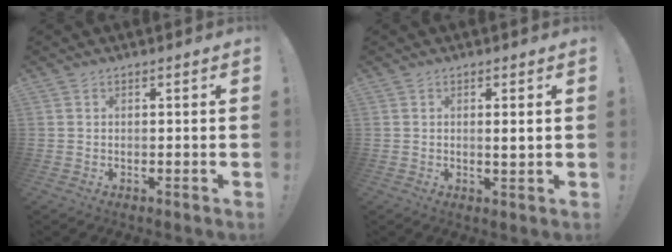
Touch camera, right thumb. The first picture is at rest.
{"total": 2.1, "force": [0.5, 0.0, 2.0], "torque": [-0.026, -0.010, 0.004]}